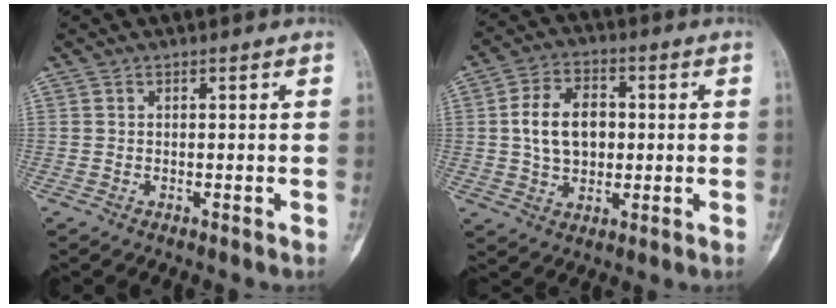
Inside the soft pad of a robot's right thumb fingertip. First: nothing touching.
{"total": 10.5, "force": [0.8, 7.3, 7.5], "torque": [-0.110, 0.007, 0.014]}